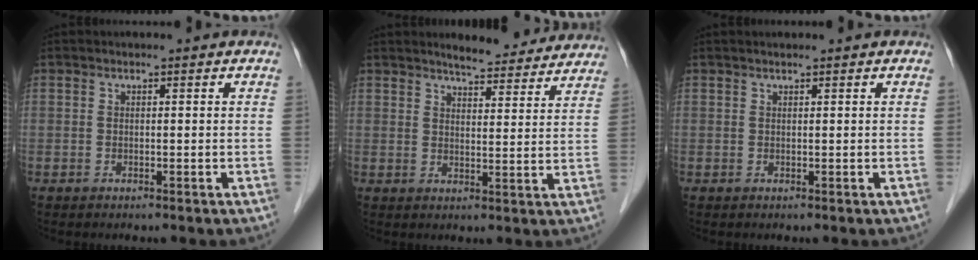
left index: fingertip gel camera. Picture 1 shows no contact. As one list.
[{"total": 11.0, "force": [10.3, 2.0, 3.3], "torque": [-0.033, -0.005, 0.118]}, {"total": 0.7, "force": [0.6, -0.1, 0.3], "torque": [-0.008, 0.008, 0.015]}]